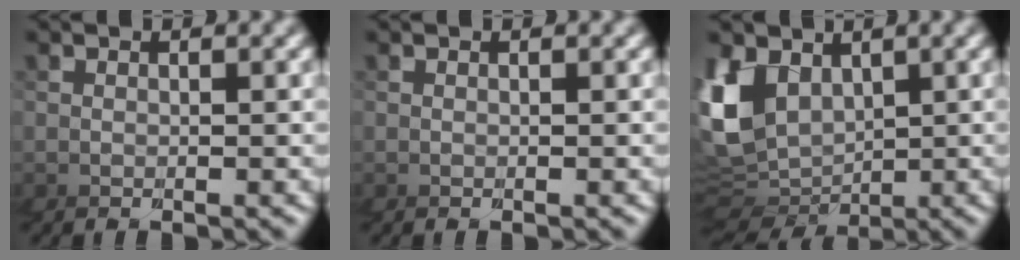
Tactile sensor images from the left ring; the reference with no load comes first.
{"total": 0.0}
{"total": 4.3, "force": [1.3, 4.1, 0.0], "torque": [-0.043, 0.002, 0.014]}